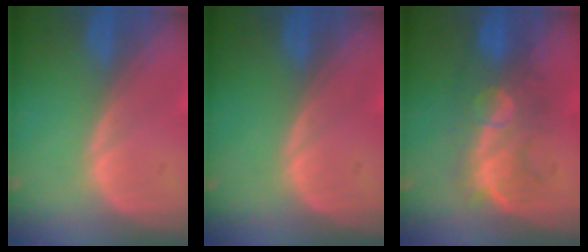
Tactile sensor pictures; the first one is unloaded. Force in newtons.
{"total": 0.0}
{"total": 7.8, "press": 7.7, "slide": 1.2}